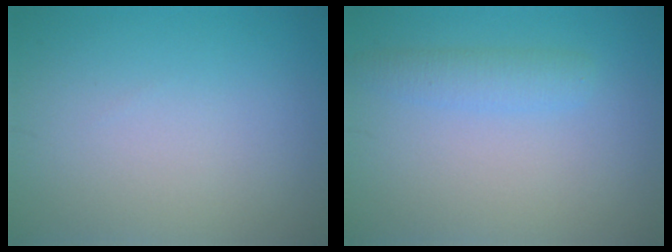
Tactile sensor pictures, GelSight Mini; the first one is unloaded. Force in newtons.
{"total": 2.2, "press": 2.2, "slide": 0.1}